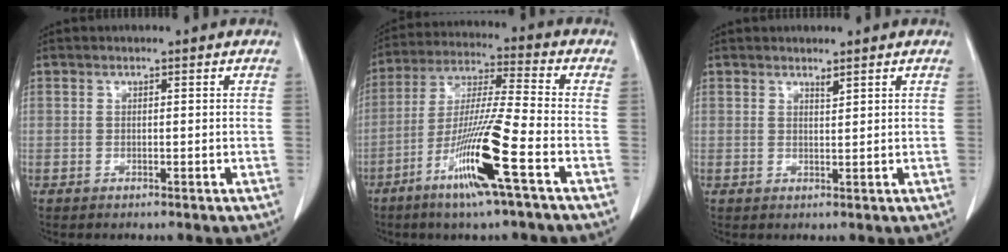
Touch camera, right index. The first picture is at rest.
{"total": 13.9, "force": [-6.5, -0.8, 12.2], "torque": [-0.244, -0.019, -0.125]}
{"total": 0.9, "force": [0.8, -0.1, 0.4], "torque": [-0.009, -0.007, 0.015]}